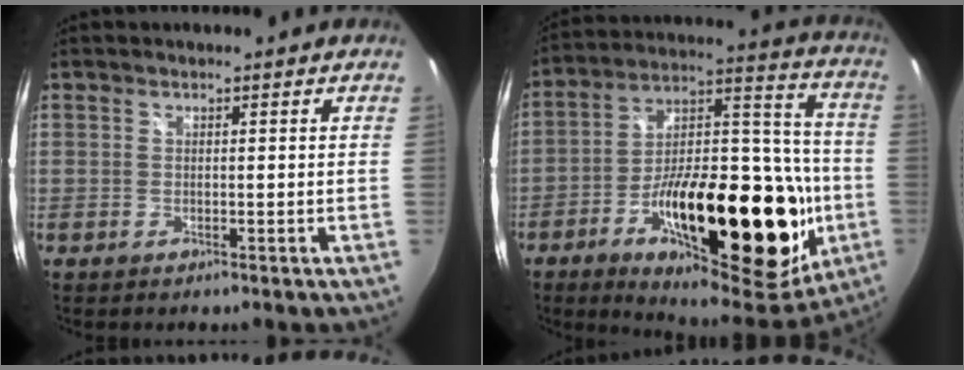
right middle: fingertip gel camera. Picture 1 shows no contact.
{"total": 33.6, "force": [-11.4, 14.2, 28.3], "torque": [-0.412, 0.017, -0.162]}